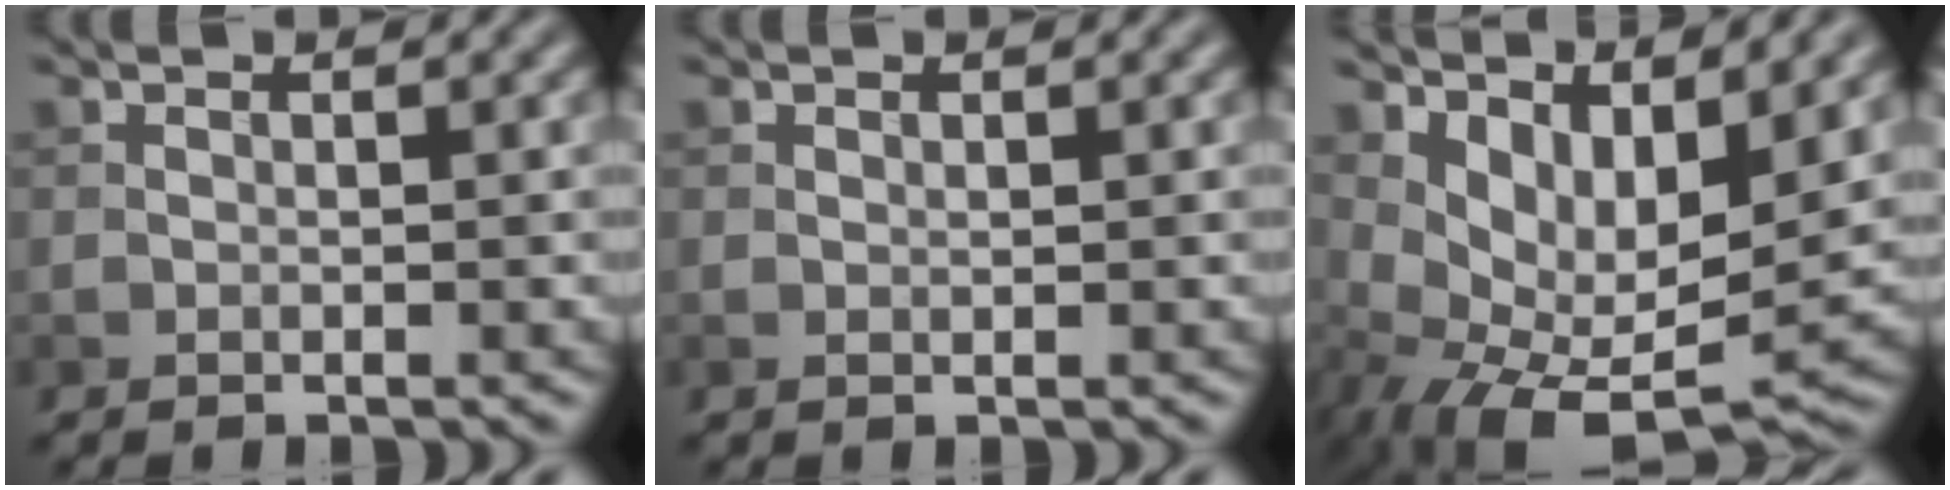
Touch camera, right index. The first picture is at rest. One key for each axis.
{"total": 0.0}
{"total": 8.8, "fx": 1.9, "fy": 4.8, "fz": 7.2, "tx": -0.120, "ty": -0.020, "tz": 0.043}